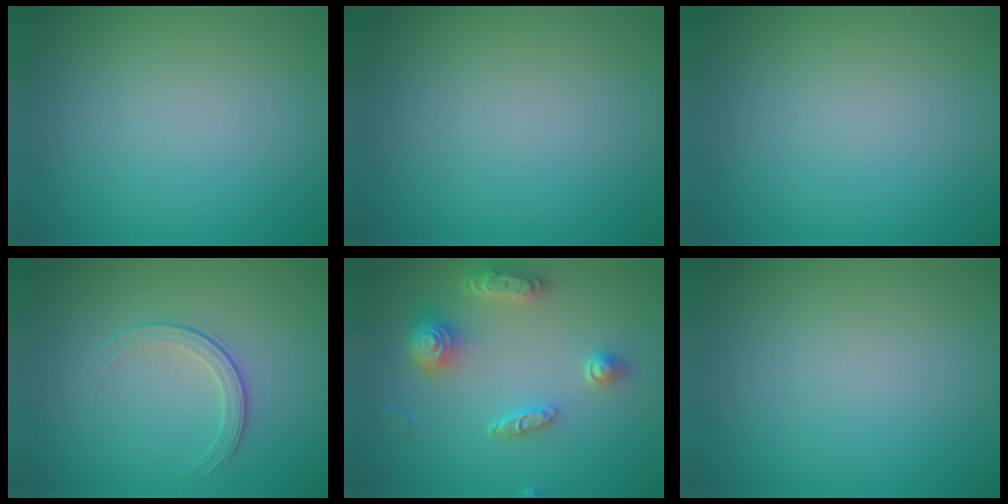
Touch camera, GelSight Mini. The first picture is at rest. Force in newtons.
{"total": 0.0}
{"total": 0.0}
{"total": 1.9, "press": 1.3, "slide": 1.5}
{"total": 4.7, "press": 3.9, "slide": 2.8}
{"total": 0.0}